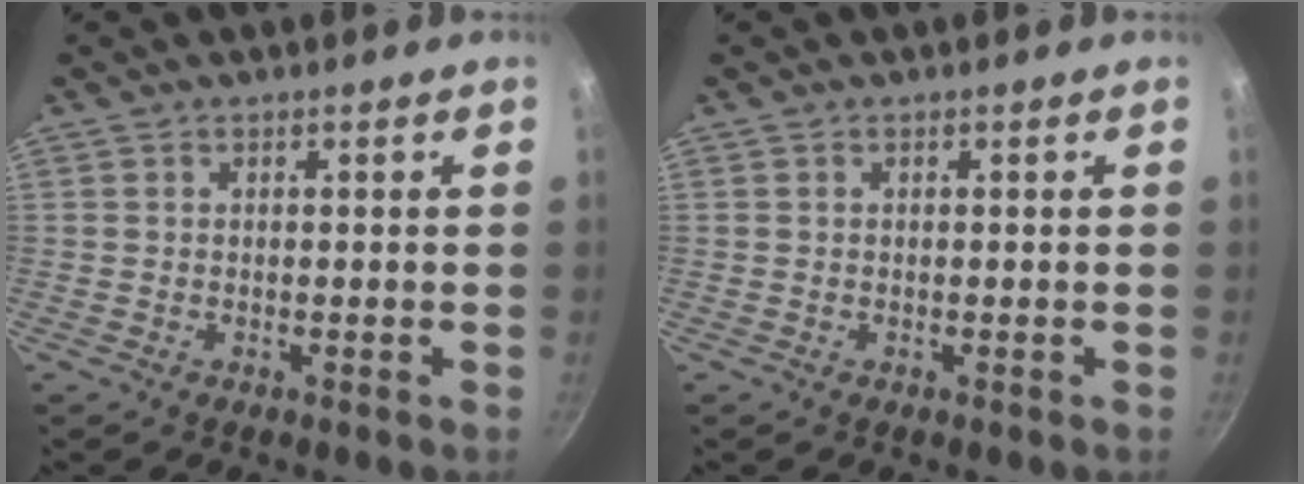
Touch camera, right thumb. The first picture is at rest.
{"total": 0.0}